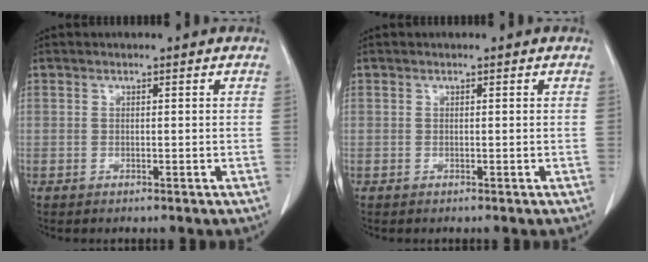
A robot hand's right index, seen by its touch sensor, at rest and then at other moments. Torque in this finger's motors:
{"motor_torque": [0.03, 0.07, -0.01, 0.01]}